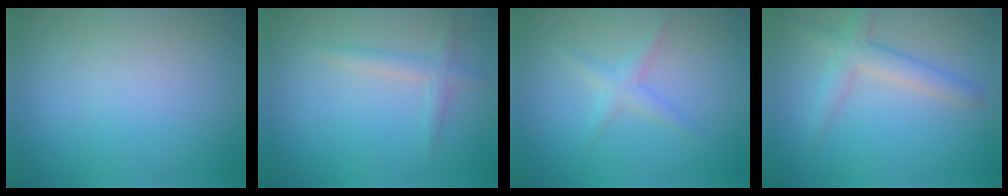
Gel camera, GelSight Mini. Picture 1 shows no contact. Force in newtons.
{"total": 1.6, "press": 1.6, "slide": 0.1}
{"total": 1.6, "press": 1.6, "slide": 0.1}
{"total": 3.0, "press": 3.0, "slide": 0.1}